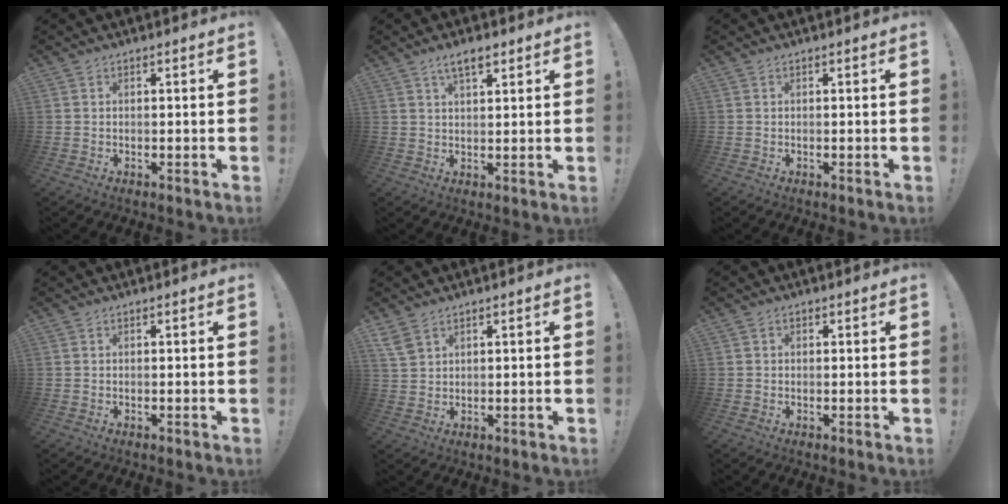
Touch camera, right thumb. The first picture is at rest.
{"total": 5.3, "force": [3.2, 1.9, 3.7], "torque": [-0.057, -0.011, 0.055]}
{"total": 0.0}
{"total": 0.0}
{"total": 4.2, "force": [2.9, 2.1, 2.3], "torque": [-0.047, -0.009, 0.059]}
{"total": 0.7, "force": [0.1, 0.6, 0.3], "torque": [-0.001, 0.000, 0.000]}